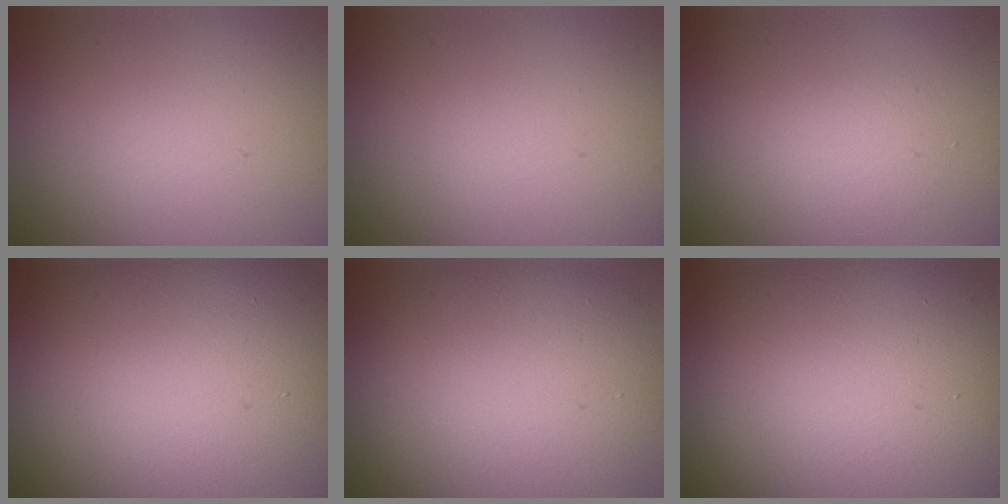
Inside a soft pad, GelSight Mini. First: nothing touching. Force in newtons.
{"total": 0.0}
{"total": 2.0, "press": 2.0, "slide": 0.1}
{"total": 20.5, "press": 20.4, "slide": 1.5}
{"total": 12.9, "press": 12.9, "slide": 0.9}
{"total": 17.8, "press": 17.8, "slide": 0.6}